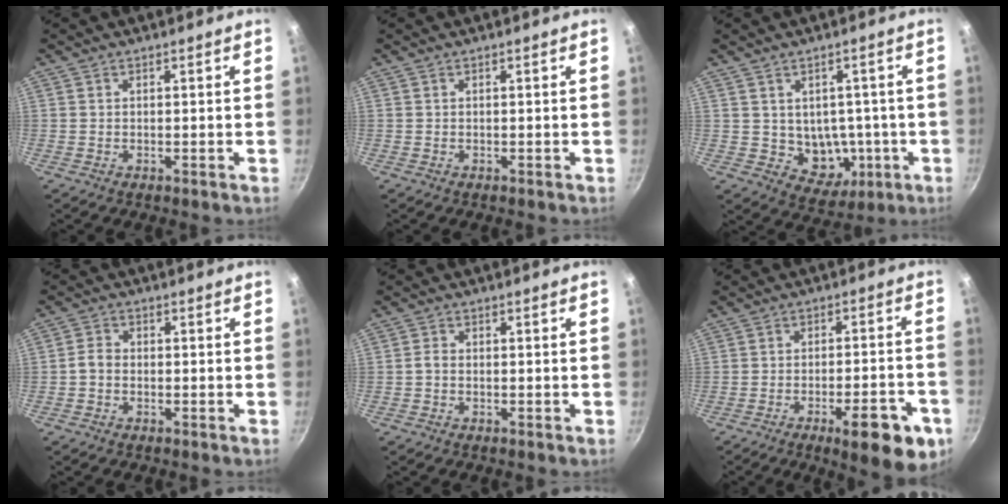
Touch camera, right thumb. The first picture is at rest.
{"total": 0.0}
{"total": 7.9, "force": [-0.7, 6.4, 4.5], "torque": [-0.023, 0.002, 0.011]}
{"total": 2.6, "force": [-0.7, 2.0, 1.6], "torque": [-0.025, 0.009, -0.020]}
{"total": 1.4, "force": [-0.4, 0.9, 0.9], "torque": [-0.017, 0.002, -0.010]}
{"total": 13.0, "force": [-6.5, 3.6, 10.6], "torque": [-0.128, 0.026, -0.085]}